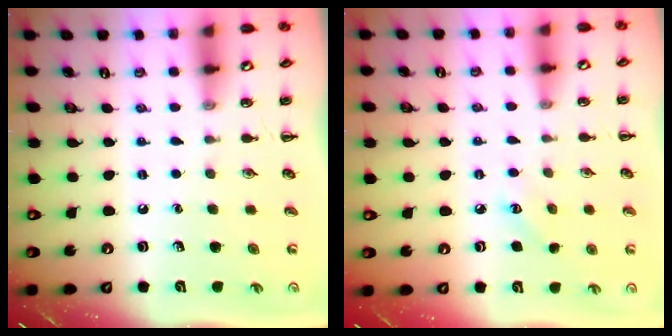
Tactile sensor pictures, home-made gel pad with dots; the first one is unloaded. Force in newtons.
{"total": 3.4, "press": 3.3, "slide": 1.0}